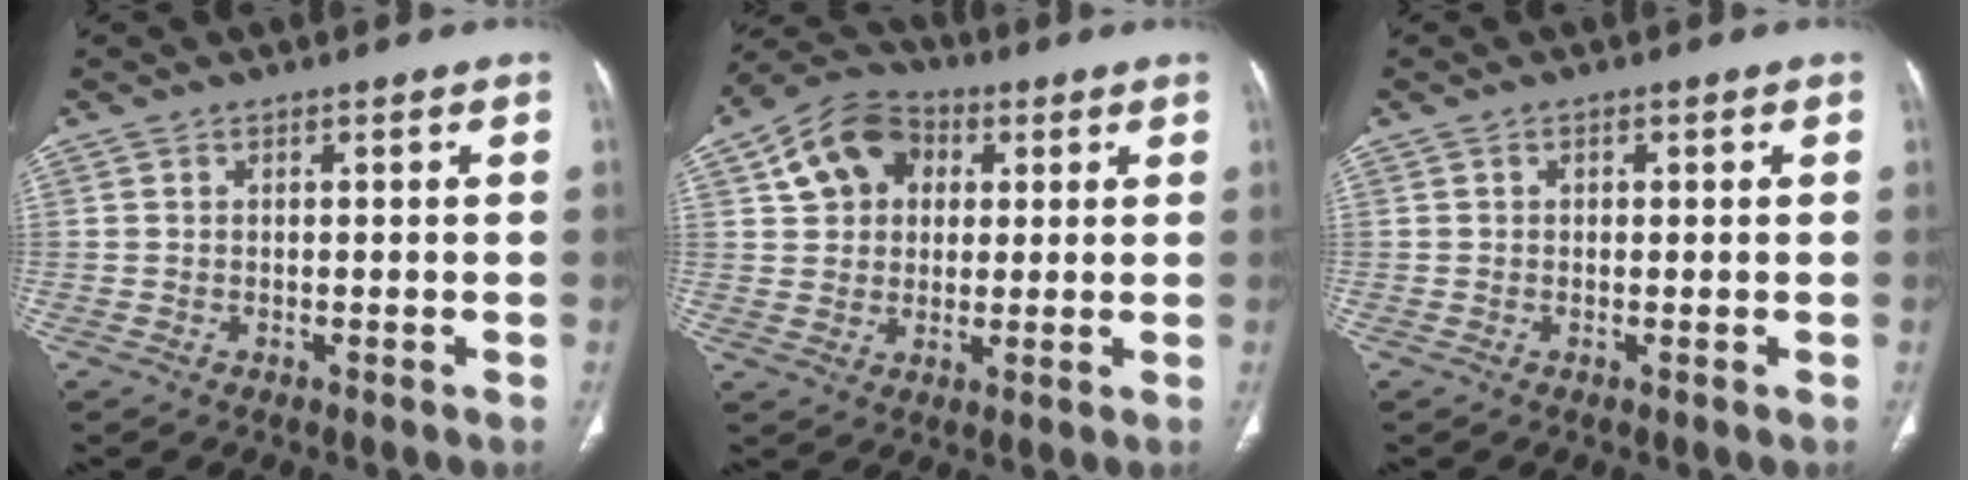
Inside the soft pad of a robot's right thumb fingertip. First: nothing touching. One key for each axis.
{"total": 11.6, "fx": 3.6, "fy": 9.2, "fz": 6.1, "tx": -0.085, "ty": 0.007, "tz": 0.054}
{"total": 0.6, "fx": 0.2, "fy": 0.5, "fz": 0.3, "tx": -0.002, "ty": 0.000, "tz": 0.002}